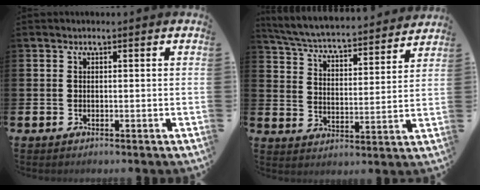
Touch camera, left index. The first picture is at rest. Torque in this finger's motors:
{"motor_torque": [1.06, -1.08, 0.28, 0.10]}